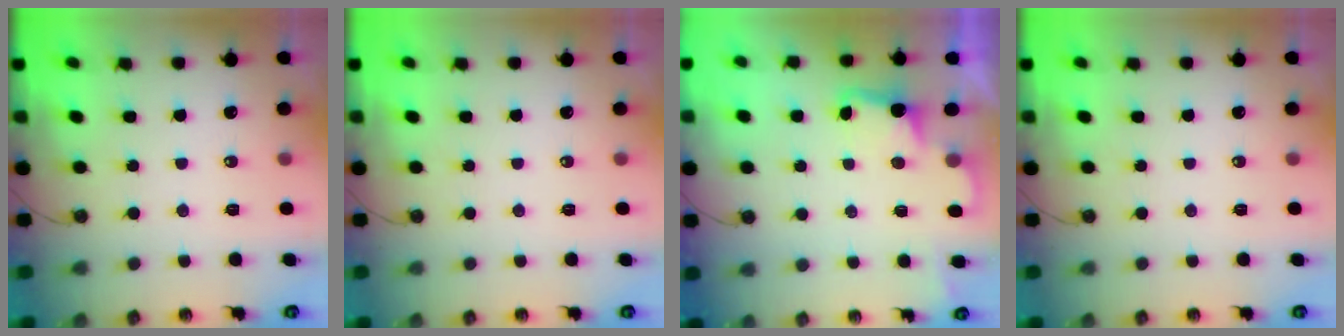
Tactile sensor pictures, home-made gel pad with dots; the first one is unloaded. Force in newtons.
{"total": 0.0}
{"total": 3.1, "press": 3.0, "slide": 0.8}
{"total": 0.0}